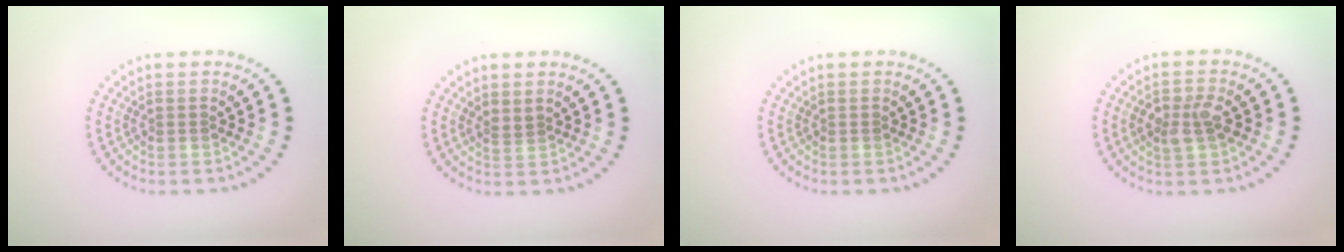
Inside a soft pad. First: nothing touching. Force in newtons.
{"total": 0.8, "press": 0.5, "slide": 0.6}
{"total": 0.0}
{"total": 2.5, "press": 2.5, "slide": 0.2}